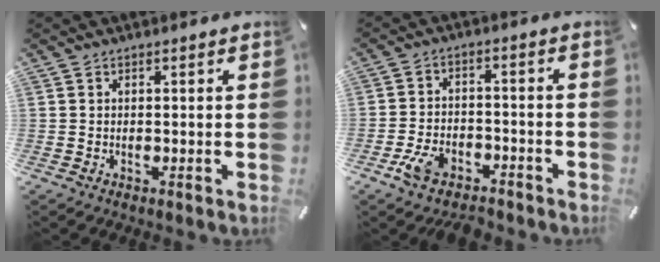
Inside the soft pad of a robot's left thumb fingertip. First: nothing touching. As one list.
[{"total": 6.9, "force": [-4.9, 3.6, 3.3], "torque": [-0.073, 0.024, -0.093]}]